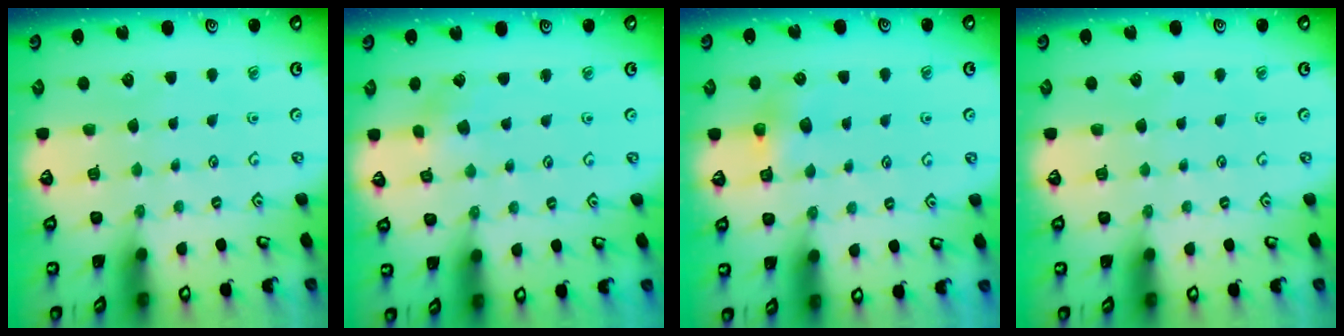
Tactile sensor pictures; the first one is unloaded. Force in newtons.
{"total": 1.5, "press": 1.5, "slide": 0.2}
{"total": 5.1, "press": 5.1, "slide": 0.4}
{"total": 0.0}